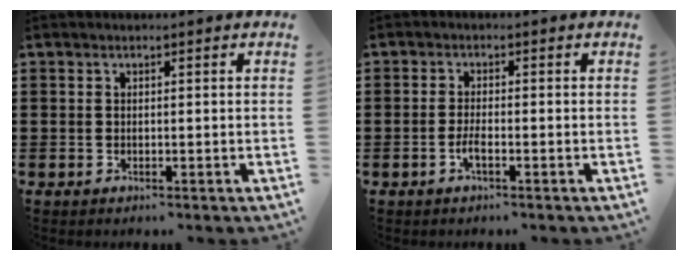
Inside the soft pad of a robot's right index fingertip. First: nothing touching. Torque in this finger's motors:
{"motor_torque": [1.96, 0.18, 0.16, 0.00]}